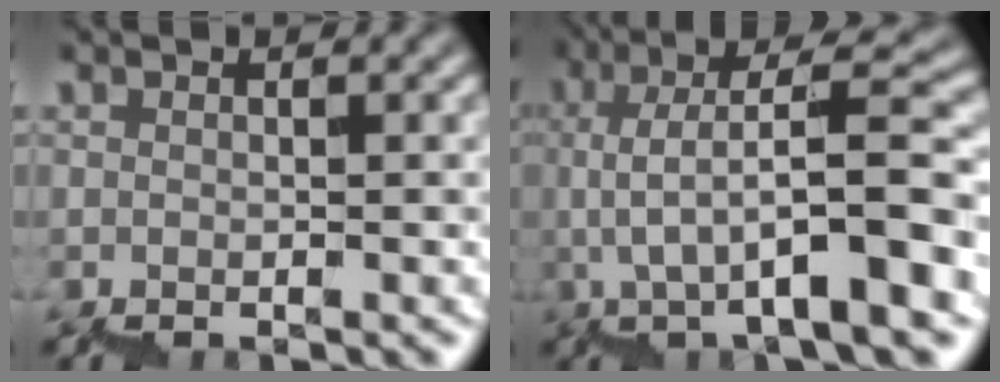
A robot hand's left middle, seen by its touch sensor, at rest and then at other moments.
{"total": 9.9, "force": [-0.4, 2.1, 9.6], "torque": [-0.156, 0.038, 0.005]}